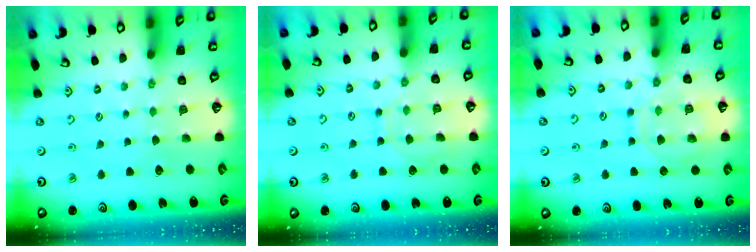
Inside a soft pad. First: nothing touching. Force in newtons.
{"total": 6.9, "press": 6.8, "slide": 0.7}
{"total": 12.2, "press": 12.1, "slide": 1.1}